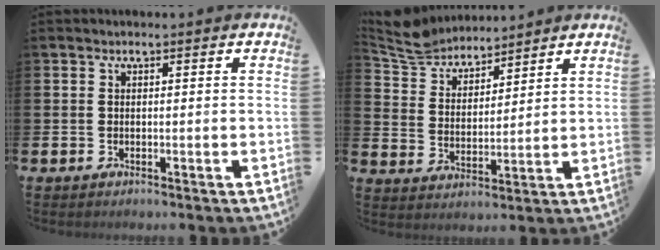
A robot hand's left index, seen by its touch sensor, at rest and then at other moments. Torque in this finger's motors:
{"motor_torque": [0.35, -1.42, 0.16, 0.03]}